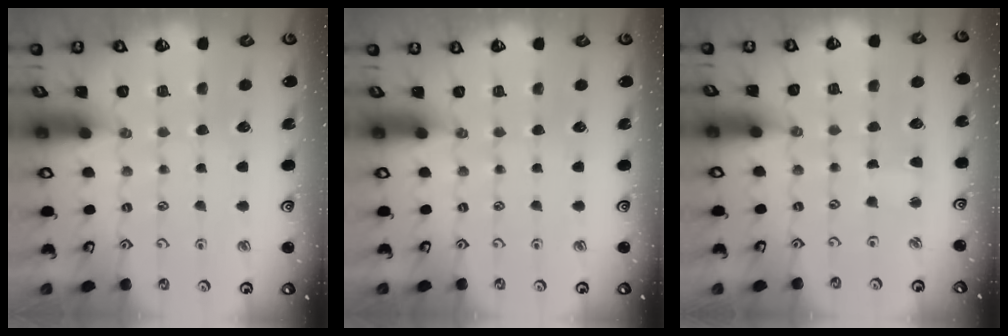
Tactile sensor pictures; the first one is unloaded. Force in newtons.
{"total": 0.0}
{"total": 1.8, "press": 1.7, "slide": 0.3}